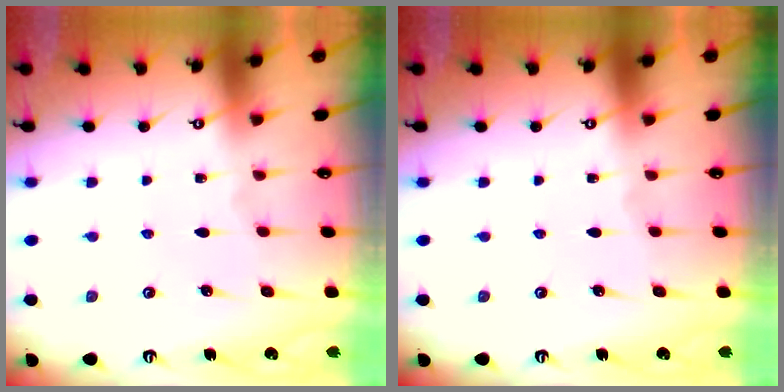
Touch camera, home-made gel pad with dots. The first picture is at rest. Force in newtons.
{"total": 0.0}